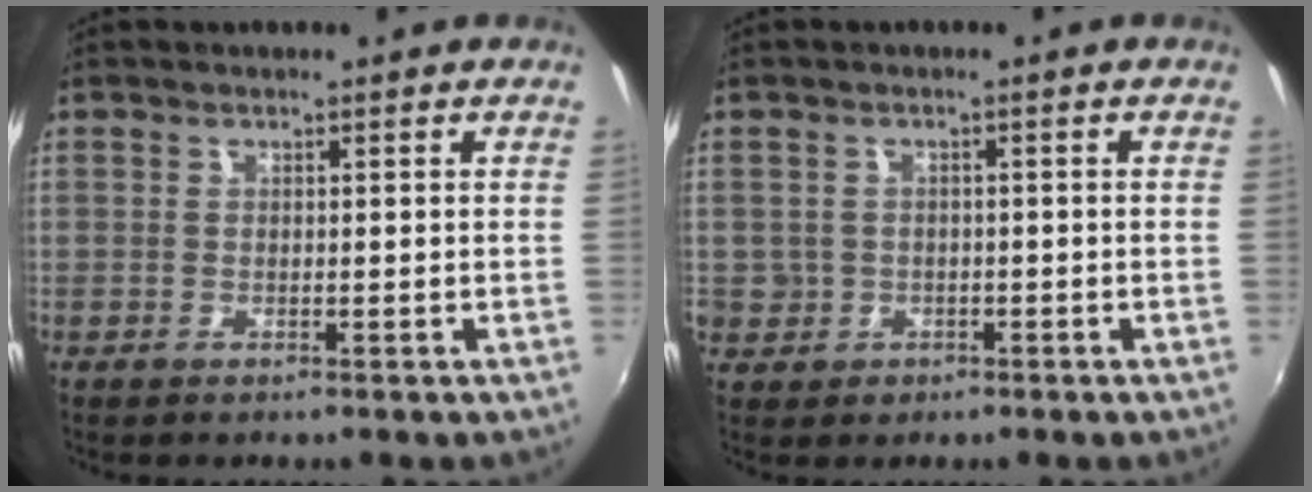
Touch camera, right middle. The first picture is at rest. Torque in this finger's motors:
{"motor_torque": [0.31, -0.30, 0.00, 0.00]}